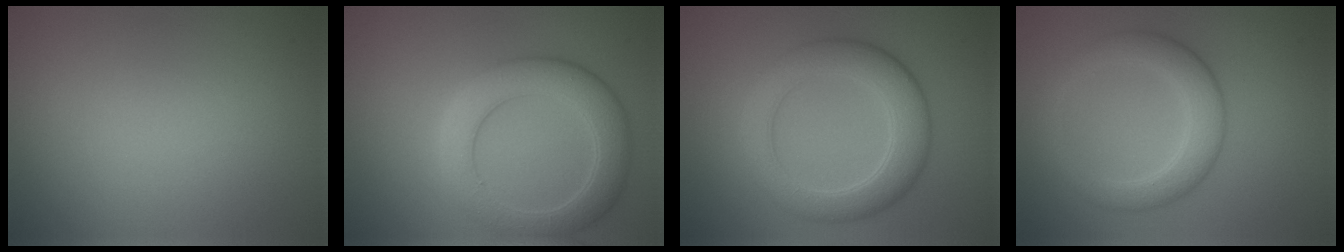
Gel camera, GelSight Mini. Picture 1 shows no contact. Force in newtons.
{"total": 5.3, "press": 5.3, "slide": 0.4}
{"total": 5.5, "press": 5.5, "slide": 0.1}
{"total": 4.0, "press": 4.0, "slide": 0.1}